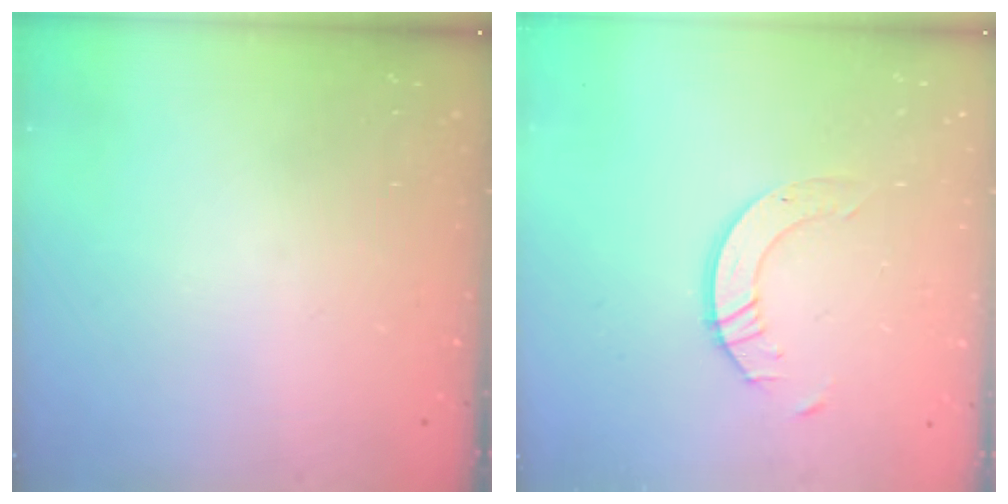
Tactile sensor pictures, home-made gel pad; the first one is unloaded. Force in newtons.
{"total": 4.8, "press": 4.7, "slide": 0.4}